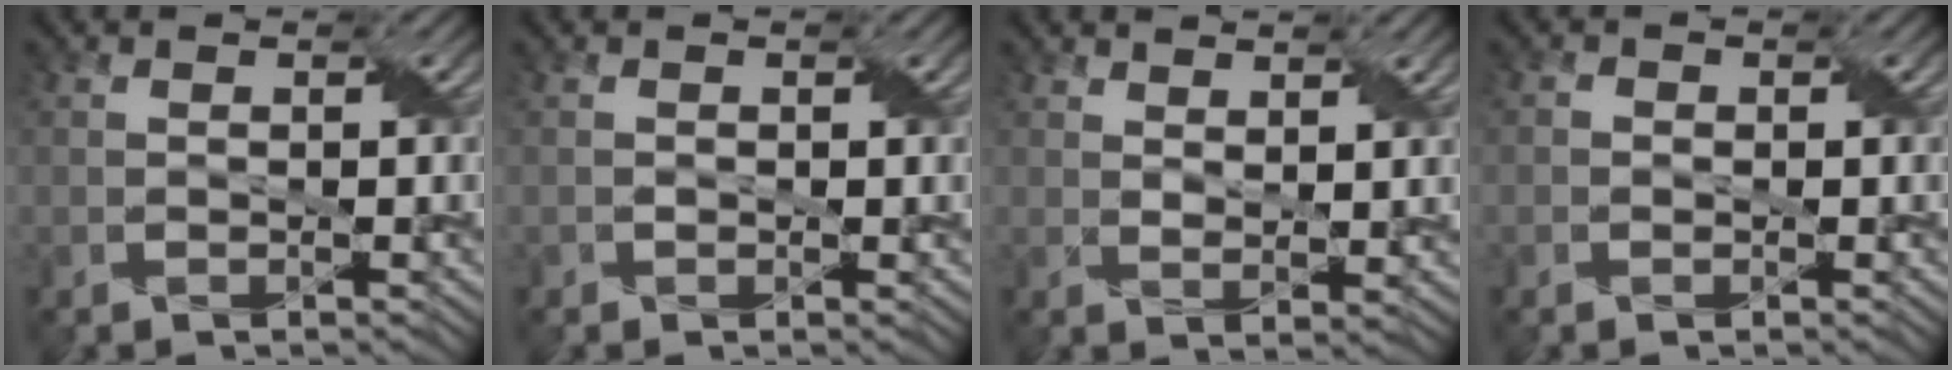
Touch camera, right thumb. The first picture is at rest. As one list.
[{"total": 0.8, "force": [0.0, 0.7, 0.4], "torque": [-0.006, -0.003, 0.000]}, {"total": 2.8, "force": [2.1, 0.8, 1.6], "torque": [-0.033, -0.003, 0.044]}, {"total": 0.8, "force": [-0.2, 0.8, 0.1], "torque": [0.000, -0.005, -0.003]}]